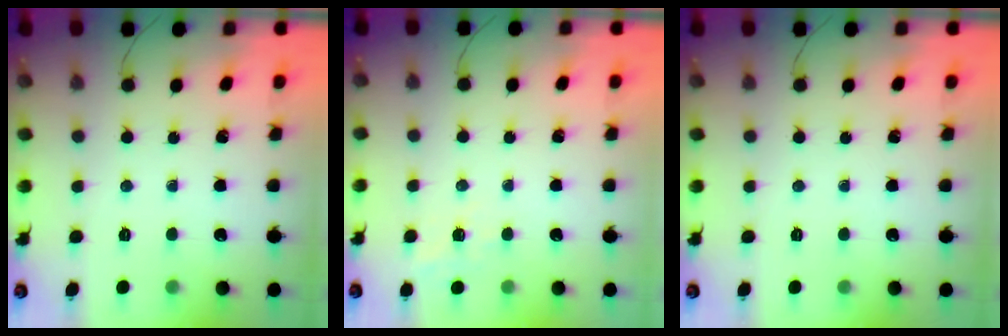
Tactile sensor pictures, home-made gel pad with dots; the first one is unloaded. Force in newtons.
{"total": 7.1, "press": 6.9, "slide": 1.8}
{"total": 0.0}